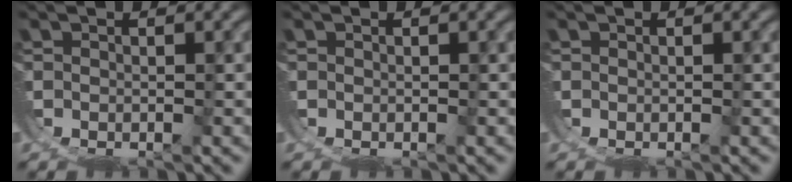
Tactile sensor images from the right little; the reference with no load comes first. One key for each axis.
{"total": 0.0}
{"total": 0.0}